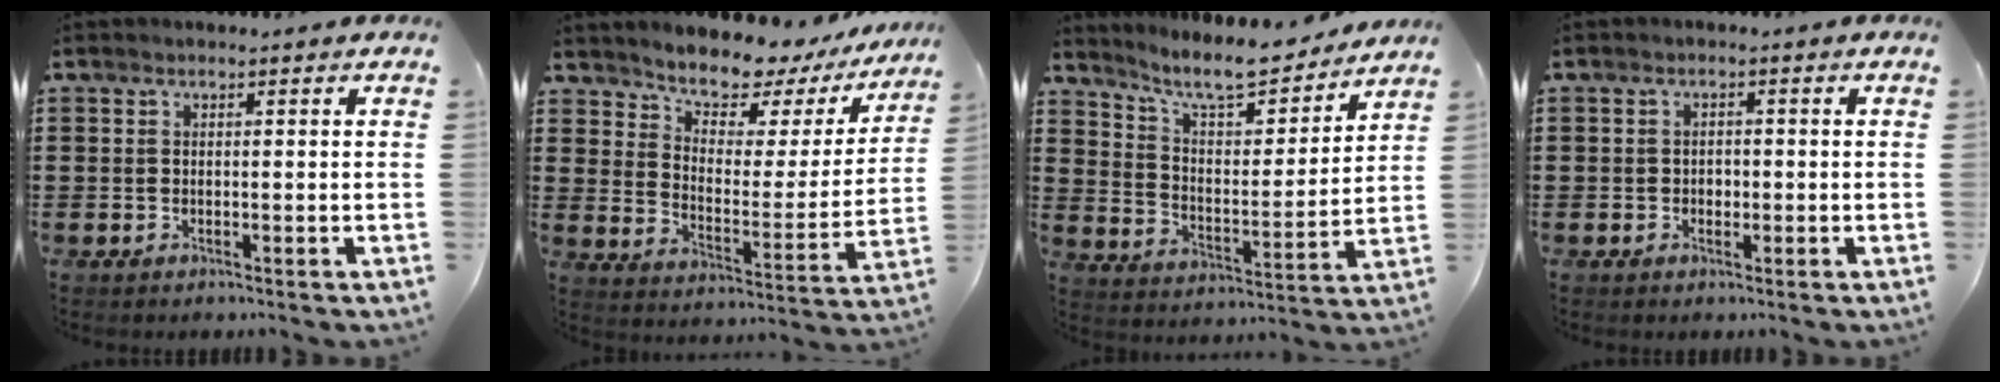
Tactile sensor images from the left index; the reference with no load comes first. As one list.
[{"total": 6.7, "force": [6.4, 1.7, 0.9], "torque": [-0.048, -0.056, 0.109]}, {"total": 9.1, "force": [8.4, 0.8, 3.6], "torque": [-0.085, -0.058, 0.142]}, {"total": 1.2, "force": [-0.2, 0.9, 0.7], "torque": [-0.015, 0.003, -0.006]}]